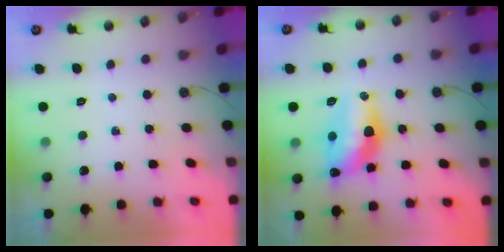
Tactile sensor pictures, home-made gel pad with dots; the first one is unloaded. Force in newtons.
{"total": 14.5, "press": 14.4, "slide": 1.1}